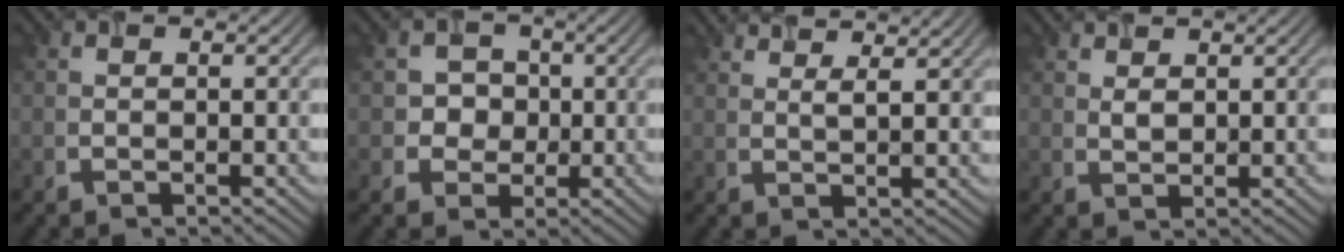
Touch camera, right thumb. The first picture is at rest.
{"total": 4.2, "force": [0.1, 4.1, 1.1], "torque": [-0.027, 0.007, 0.001]}
{"total": 4.5, "force": [3.9, 0.5, 2.2], "torque": [-0.038, -0.002, 0.066]}
{"total": 1.9, "force": [1.4, 0.9, 0.9], "torque": [-0.021, 0.006, 0.036]}